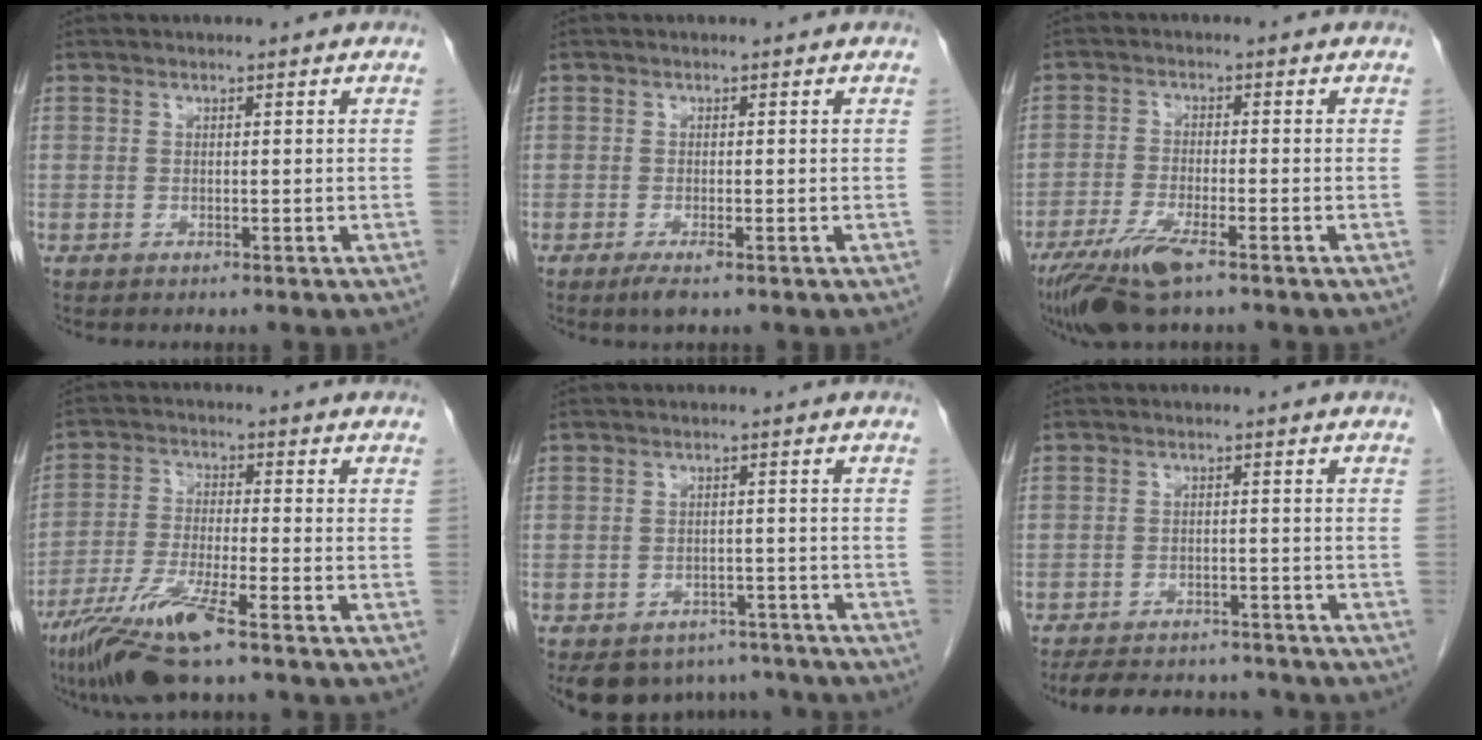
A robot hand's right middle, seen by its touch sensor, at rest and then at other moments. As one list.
[{"total": 2.0, "force": [-1.2, 0.4, 1.6], "torque": [-0.030, -0.004, -0.021]}, {"total": 8.3, "force": [-5.5, 1.5, 6.1], "torque": [-0.120, -0.019, -0.097]}, {"total": 10.5, "force": [-6.8, 0.7, 8.0], "torque": [-0.164, -0.026, -0.127]}, {"total": 9.5, "force": [-7.9, 5.2, 1.3], "torque": [-0.011, 0.010, -0.095]}, {"total": 11.8, "force": [-10.7, 3.6, 3.3], "torque": [-0.062, 0.007, -0.139]}]